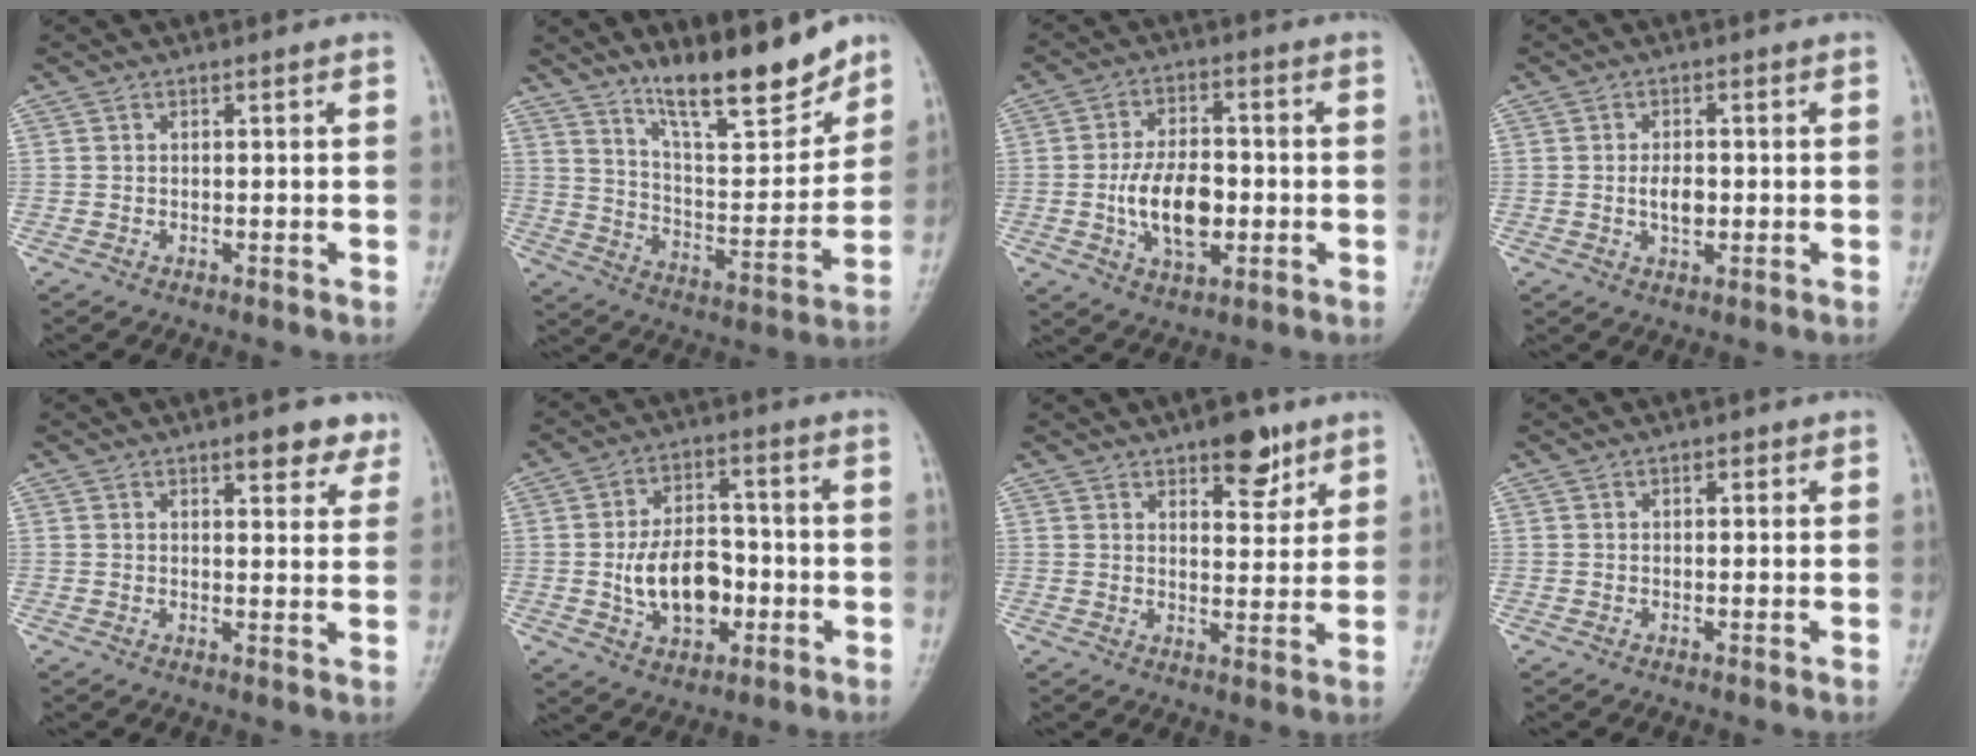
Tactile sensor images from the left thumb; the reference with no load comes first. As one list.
[{"total": 15.6, "force": [11.9, 4.1, 9.2], "torque": [-0.110, -0.085, 0.202]}, {"total": 11.1, "force": [-1.7, 6.3, 9.0], "torque": [-0.139, 0.010, -0.029]}, {"total": 3.7, "force": [-0.3, 2.2, 3.0], "torque": [-0.047, 0.000, -0.005]}, {"total": 5.5, "force": [3.7, 2.4, 3.4], "torque": [-0.014, -0.016, 0.043]}, {"total": 12.0, "force": [-2.2, 7.9, 8.8], "torque": [-0.117, 0.021, -0.034]}, {"total": 7.5, "force": [4.8, 3.5, 4.7], "torque": [-0.036, -0.026, 0.065]}, {"total": 1.3, "force": [0.6, 0.9, 0.8], "torque": [-0.003, 0.001, 0.005]}]